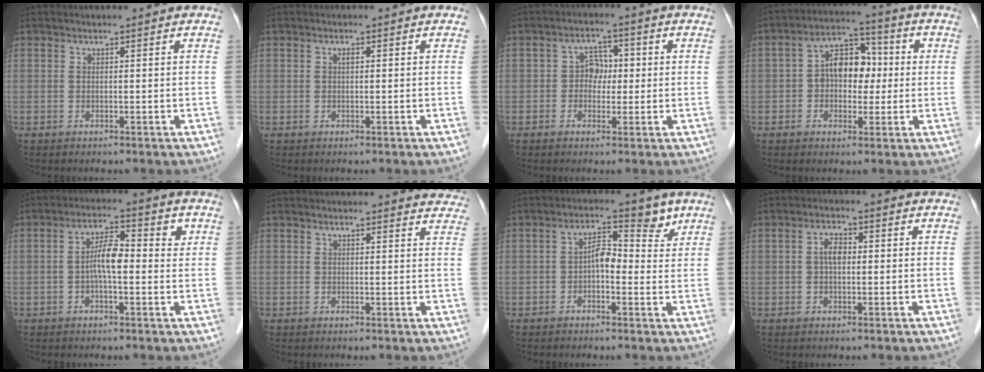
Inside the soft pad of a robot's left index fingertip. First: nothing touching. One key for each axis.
{"total": 0.5, "fx": 0.1, "fy": 0.1, "fz": 0.5, "tx": -0.012, "ty": 0.001, "tz": 0.002}
{"total": 3.9, "fx": -0.1, "fy": 3.0, "fz": 2.5, "tx": -0.035, "ty": 0.015, "tz": -0.005}
{"total": 8.1, "fx": 0.1, "fy": 5.4, "fz": 6.1, "tx": -0.102, "ty": 0.036, "tz": 0.000}
{"total": 5.7, "fx": 0.3, "fy": 1.9, "fz": 5.4, "tx": -0.098, "ty": 0.023, "tz": -0.001}
{"total": 8.1, "fx": 7.8, "fy": 1.6, "fz": 1.1, "tx": 0.016, "ty": -0.007, "tz": 0.055}
{"total": 4.8, "fx": 1.3, "fy": 2.7, "fz": 3.8, "tx": -0.059, "ty": 0.025, "tz": 0.016}
{"total": 2.5, "fx": 0.1, "fy": 1.3, "fz": 2.1, "tx": -0.043, "ty": 0.011, "tz": 0.001}